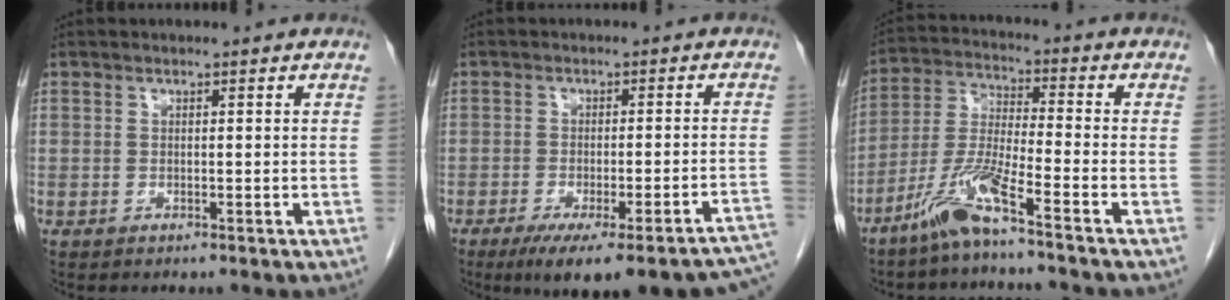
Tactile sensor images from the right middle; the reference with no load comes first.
{"total": 19.8, "force": [-16.1, 2.5, 11.4], "torque": [-0.090, -0.007, -0.199]}
{"total": 8.3, "force": [-5.8, -0.5, 5.8], "torque": [-0.130, -0.017, -0.122]}